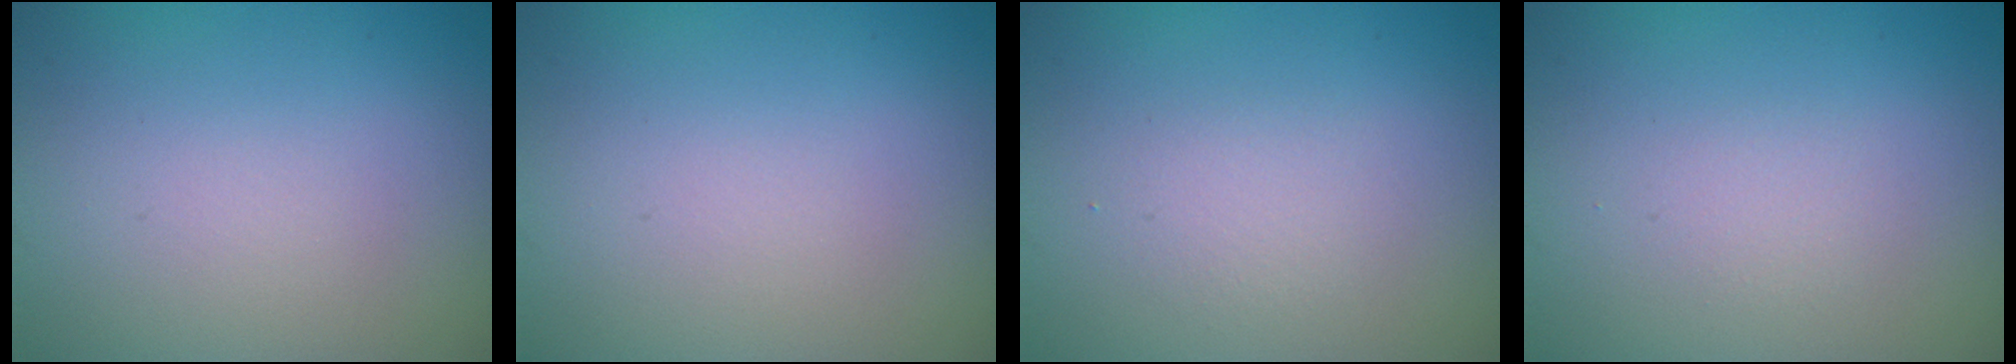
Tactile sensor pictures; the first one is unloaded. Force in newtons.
{"total": 0.0}
{"total": 1.3, "press": 1.3, "slide": 0.1}
{"total": 0.8, "press": 0.7, "slide": 0.1}